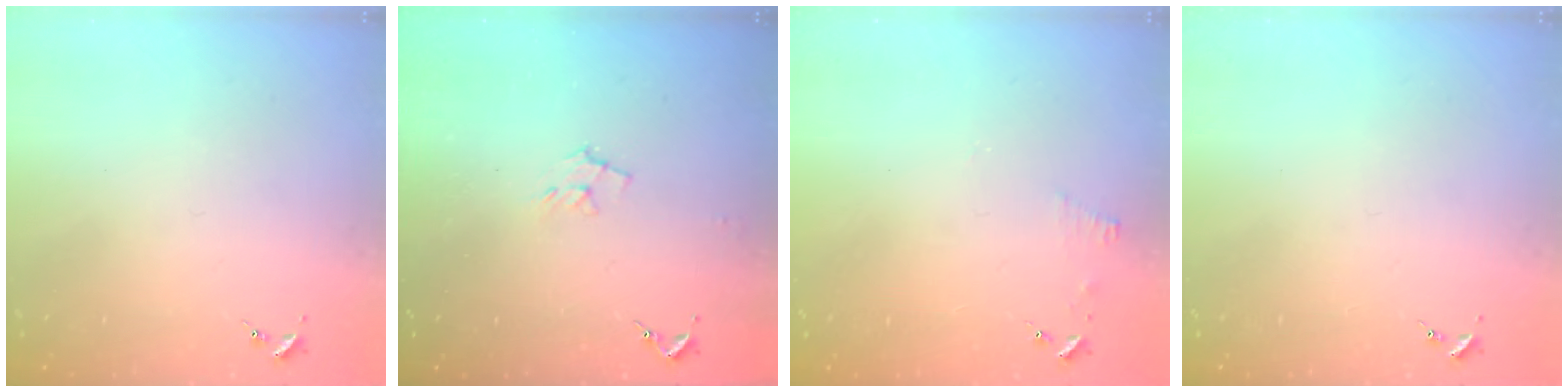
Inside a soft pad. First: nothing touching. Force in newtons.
{"total": 6.2, "press": 6.1, "slide": 0.9}
{"total": 4.7, "press": 4.6, "slide": 0.5}
{"total": 0.0}